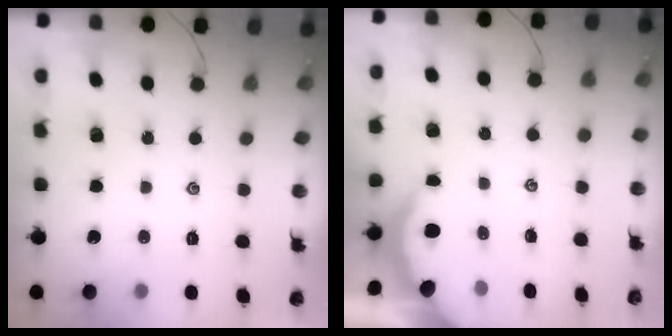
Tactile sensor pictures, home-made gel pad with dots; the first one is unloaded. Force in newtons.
{"total": 2.4, "press": 2.4, "slide": 0.3}